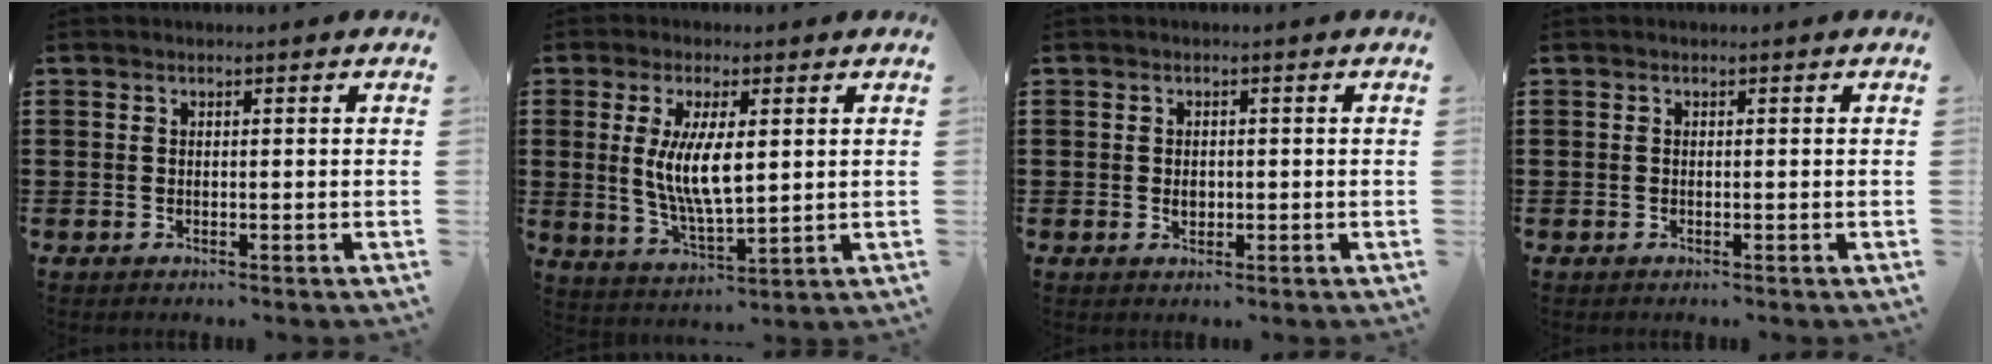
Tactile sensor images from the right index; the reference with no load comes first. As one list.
[{"total": 8.1, "force": [1.2, 2.8, 7.5], "torque": [-0.152, 0.003, 0.019]}, {"total": 1.5, "force": [-0.1, 1.0, 1.1], "torque": [-0.023, 0.006, -0.003]}, {"total": 0.0}]